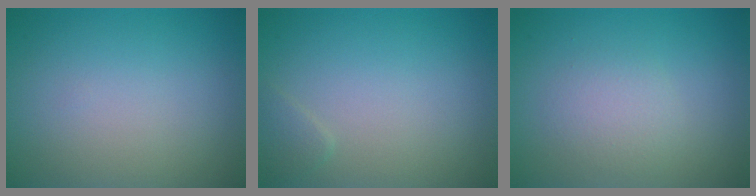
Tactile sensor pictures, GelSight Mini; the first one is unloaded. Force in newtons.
{"total": 0.9, "press": 0.9, "slide": 0.1}
{"total": 2.0, "press": 2.0, "slide": 0.2}